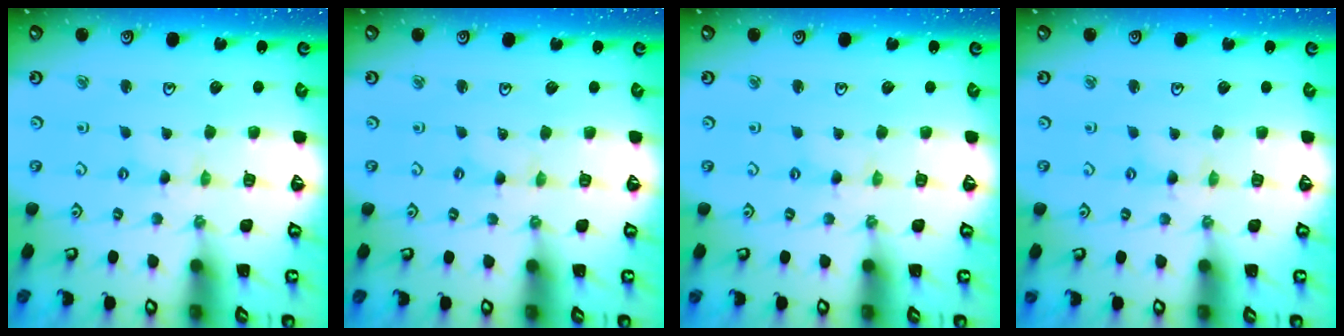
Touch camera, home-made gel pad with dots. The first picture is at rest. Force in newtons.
{"total": 0.0}
{"total": 0.0}
{"total": 1.3, "press": 1.2, "slide": 0.2}